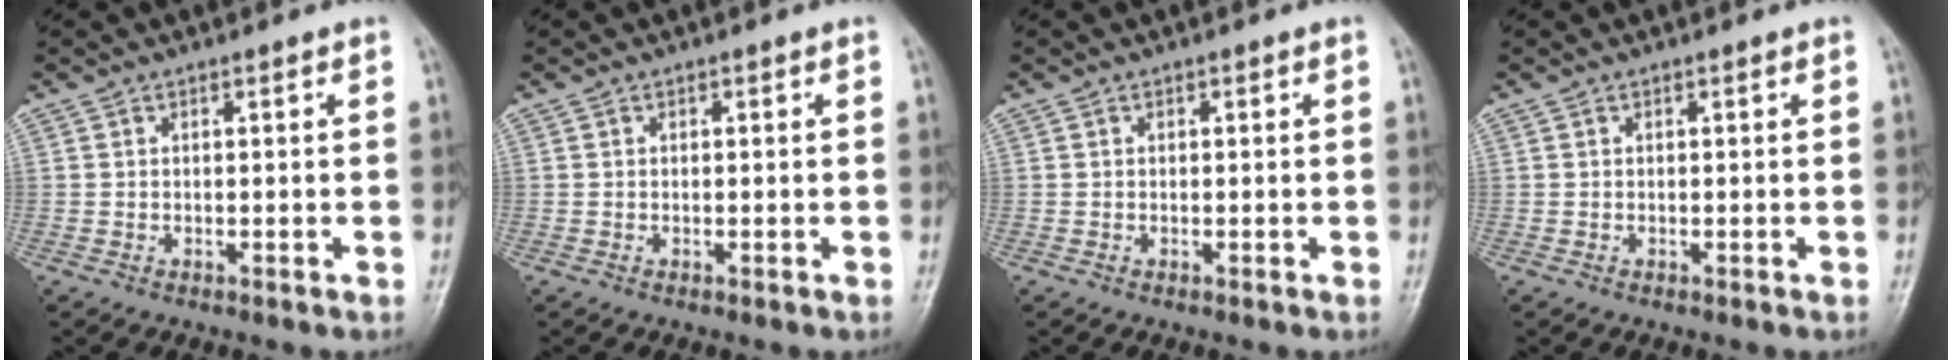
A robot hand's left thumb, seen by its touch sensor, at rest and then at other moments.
{"total": 0.0}
{"total": 0.0}
{"total": 0.0}